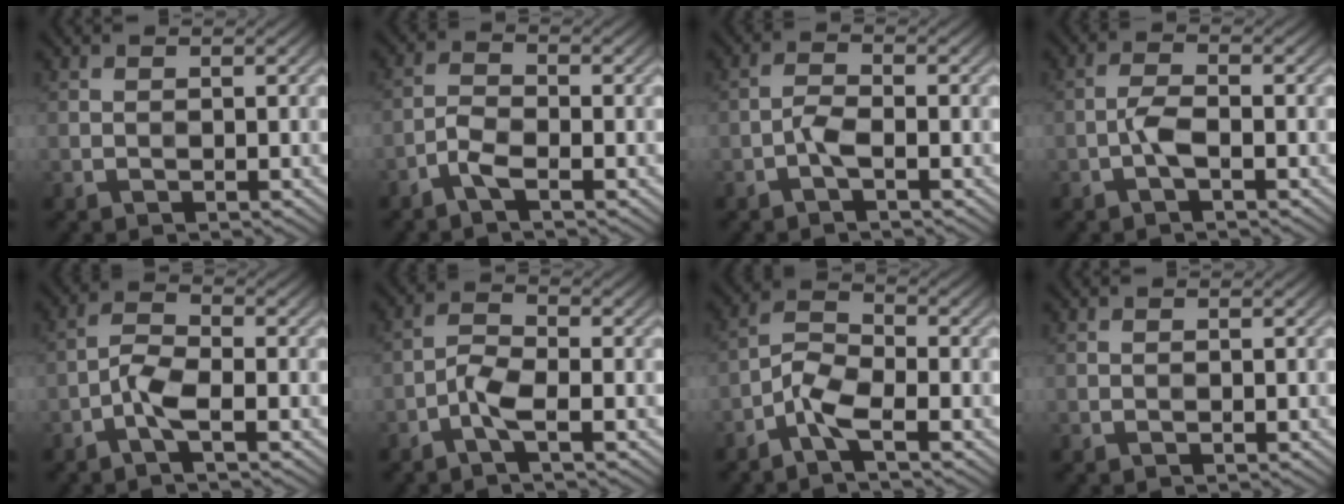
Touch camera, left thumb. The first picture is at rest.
{"total": 2.7, "force": [-1.8, 0.7, 1.9], "torque": [-0.048, 0.000, -0.046]}
{"total": 2.1, "force": [-1.0, 0.6, 1.8], "torque": [-0.042, 0.004, -0.026]}
{"total": 2.6, "force": [-1.0, 0.8, 2.3], "torque": [-0.053, 0.005, -0.026]}
{"total": 3.6, "force": [-1.8, 1.0, 2.9], "torque": [-0.070, 0.005, -0.046]}
{"total": 3.2, "force": [-1.8, 0.8, 2.6], "torque": [-0.063, 0.005, -0.045]}
{"total": 4.4, "force": [-2.7, 1.3, 3.3], "torque": [-0.075, 0.002, -0.067]}
{"total": 0.0}